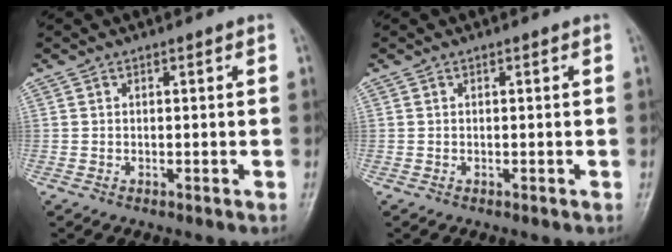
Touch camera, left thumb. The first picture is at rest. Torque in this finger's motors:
{"motor_torque": [0.00, 0.00, 0.00, 0.00, 0.00]}